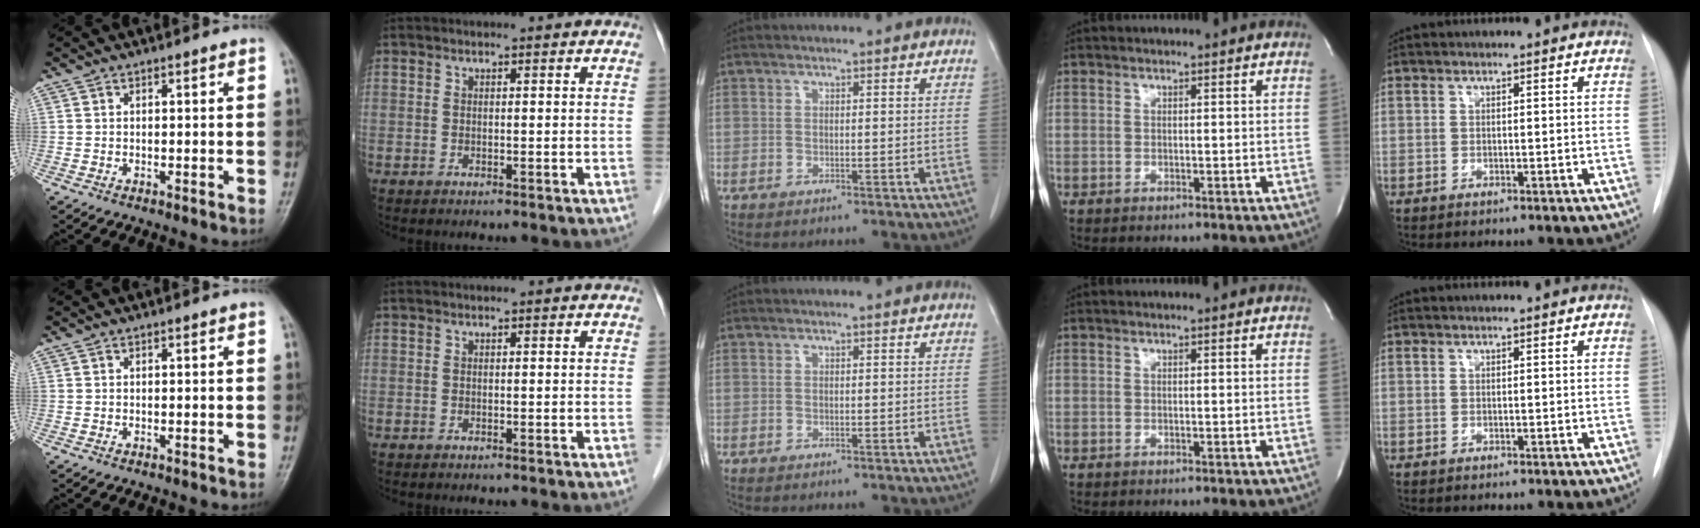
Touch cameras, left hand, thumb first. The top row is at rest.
{}